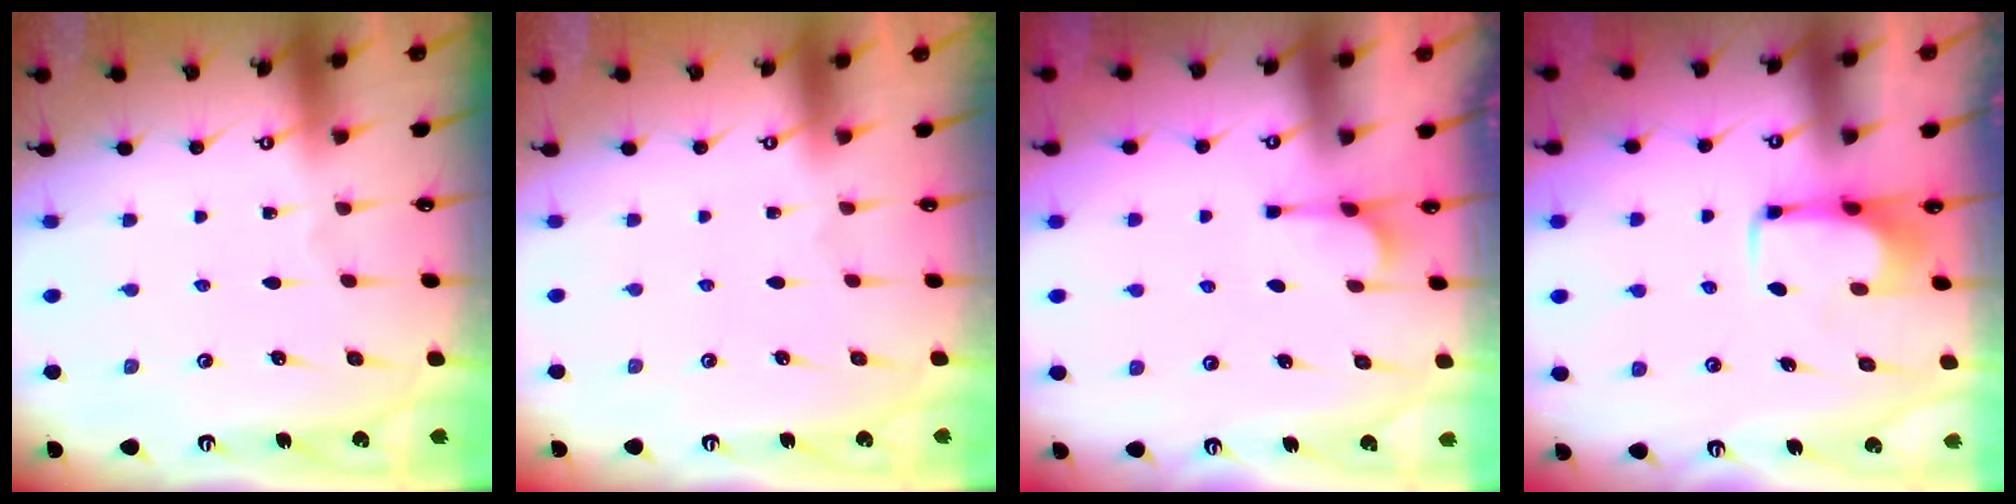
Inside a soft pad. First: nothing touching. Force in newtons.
{"total": 1.5, "press": 1.4, "slide": 0.6}
{"total": 1.7, "press": 1.3, "slide": 1.1}
{"total": 2.1, "press": 2.1, "slide": 0.4}